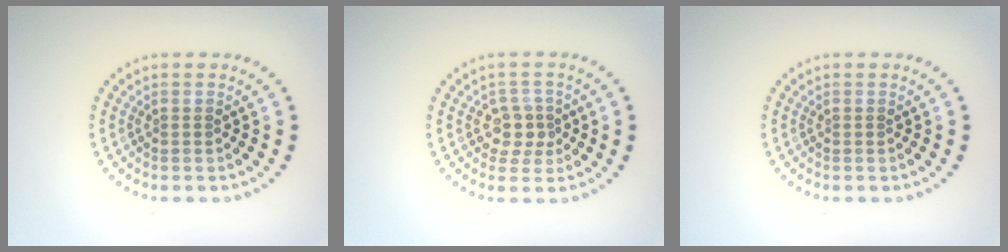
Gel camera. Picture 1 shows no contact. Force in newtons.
{"total": 2.5, "press": 2.2, "slide": 1.1}
{"total": 0.0}